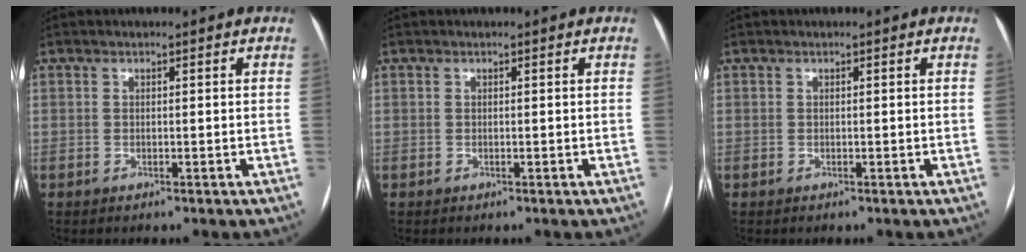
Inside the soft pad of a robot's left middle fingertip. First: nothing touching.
{"total": 0.0}
{"total": 0.0}